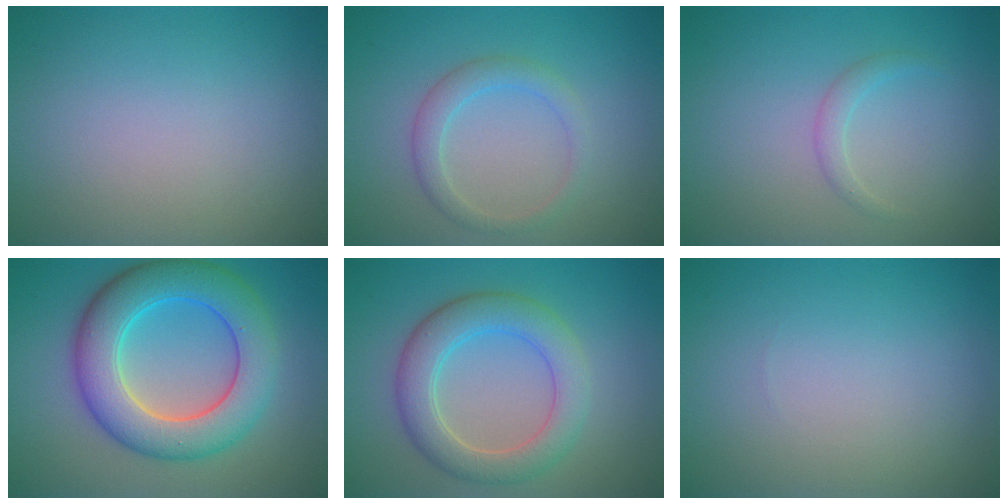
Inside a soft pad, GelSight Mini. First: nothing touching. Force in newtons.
{"total": 2.3, "press": 2.3, "slide": 0.1}
{"total": 1.2, "press": 1.2, "slide": 0.1}
{"total": 8.7, "press": 8.7, "slide": 0.3}
{"total": 5.3, "press": 5.3, "slide": 0.3}
{"total": 0.0}